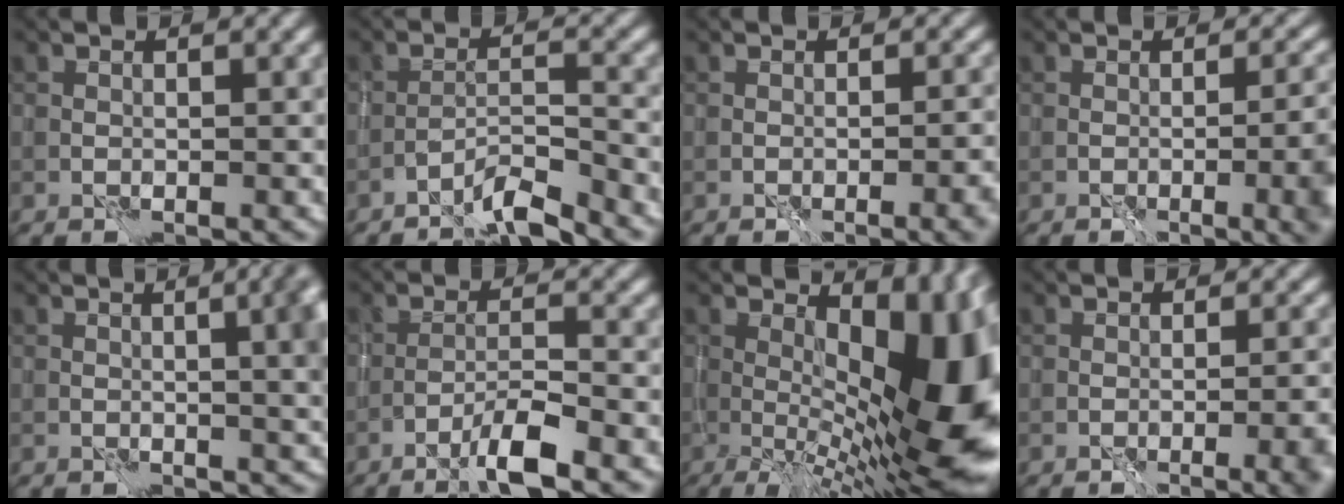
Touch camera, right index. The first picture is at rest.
{"total": 3.6, "force": [-3.1, 0.2, 1.8], "torque": [-0.030, 0.009, -0.065]}
{"total": 4.5, "force": [-1.8, 1.4, 3.8], "torque": [-0.041, 0.003, -0.020]}
{"total": 7.4, "force": [-1.5, 2.8, 6.6], "torque": [-0.067, -0.003, -0.012]}
{"total": 7.5, "force": [0.9, 3.0, 6.9], "torque": [-0.051, 0.016, 0.006]}
{"total": 4.1, "force": [-2.8, 0.3, 3.0], "torque": [-0.056, 0.009, -0.059]}
{"total": 15.3, "force": [1.2, 7.0, 13.6], "torque": [-0.155, 0.005, 0.021]}
{"total": 5.7, "force": [-2.4, 1.9, 4.8], "torque": [-0.045, 0.003, -0.024]}